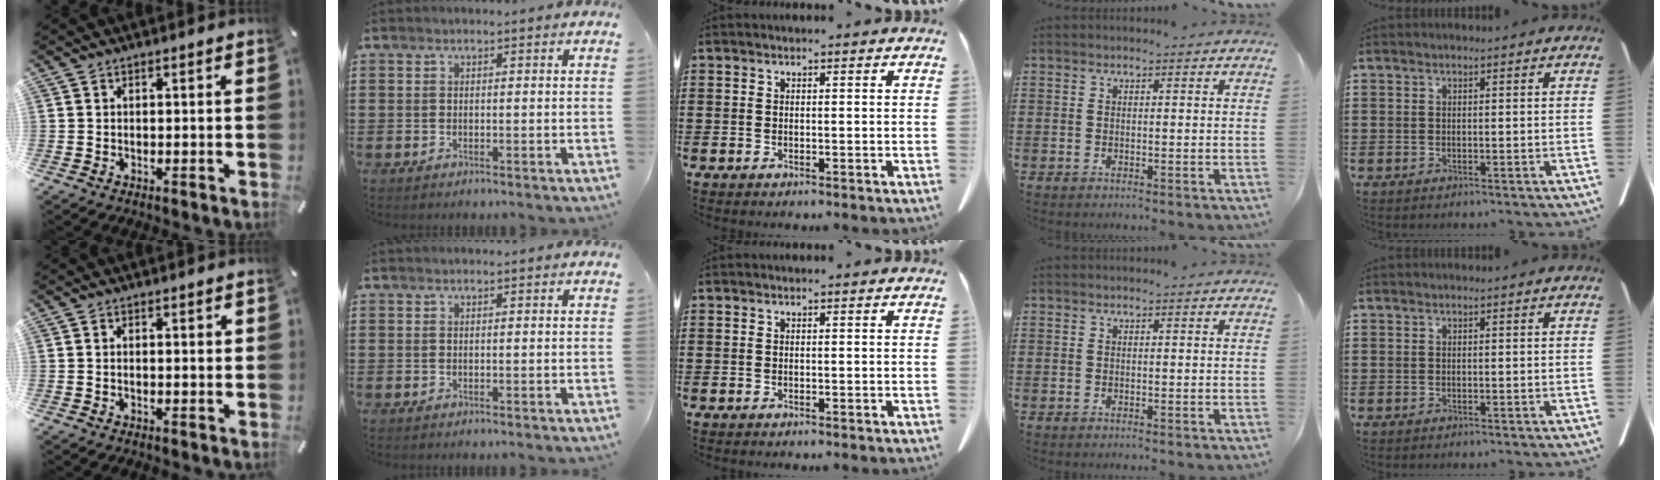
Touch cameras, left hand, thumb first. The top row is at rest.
{"thumb": {"total": 1.5, "force": [0.0, 0.7, 1.3], "torque": [-0.026, 0.002, -0.001]}}